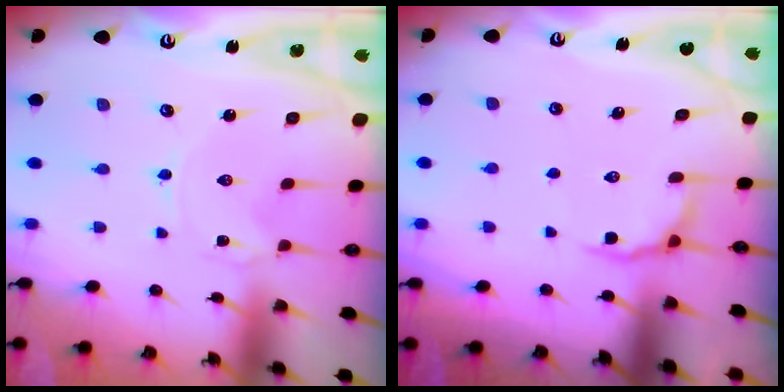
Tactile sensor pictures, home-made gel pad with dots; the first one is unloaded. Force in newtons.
{"total": 5.4, "press": 4.8, "slide": 2.4}